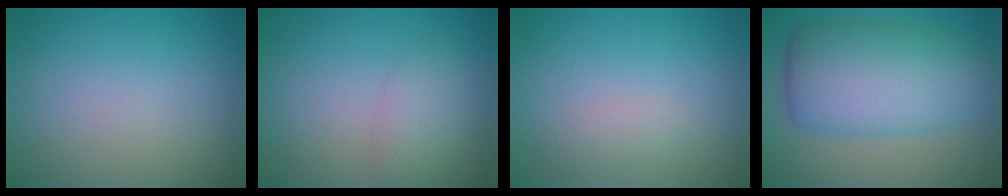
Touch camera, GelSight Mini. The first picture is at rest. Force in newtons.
{"total": 2.4, "press": 2.4, "slide": 0.1}
{"total": 1.2, "press": 1.2, "slide": 0.0}
{"total": 9.2, "press": 9.2, "slide": 0.3}